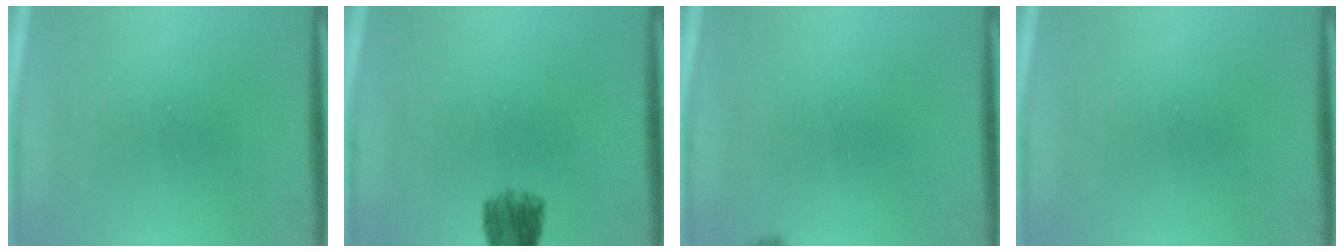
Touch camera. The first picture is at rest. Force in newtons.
{"total": 4.6}
{"total": 1.3}
{"total": 0.0}